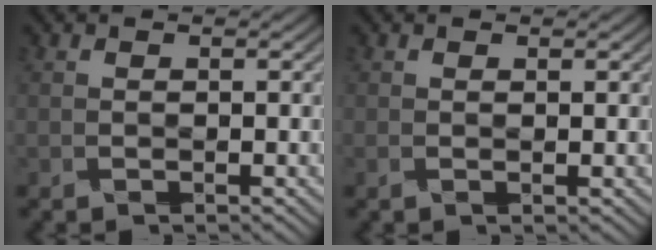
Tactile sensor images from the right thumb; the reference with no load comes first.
{"total": 0.6, "force": [0.2, 0.1, 0.5], "torque": [-0.010, 0.000, 0.004]}